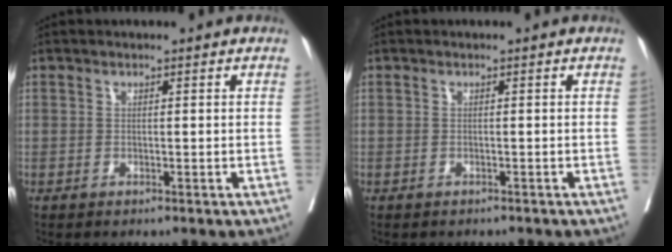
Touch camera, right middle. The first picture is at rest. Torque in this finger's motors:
{"motor_torque": [0.02, -0.05, -0.01, 0.00]}